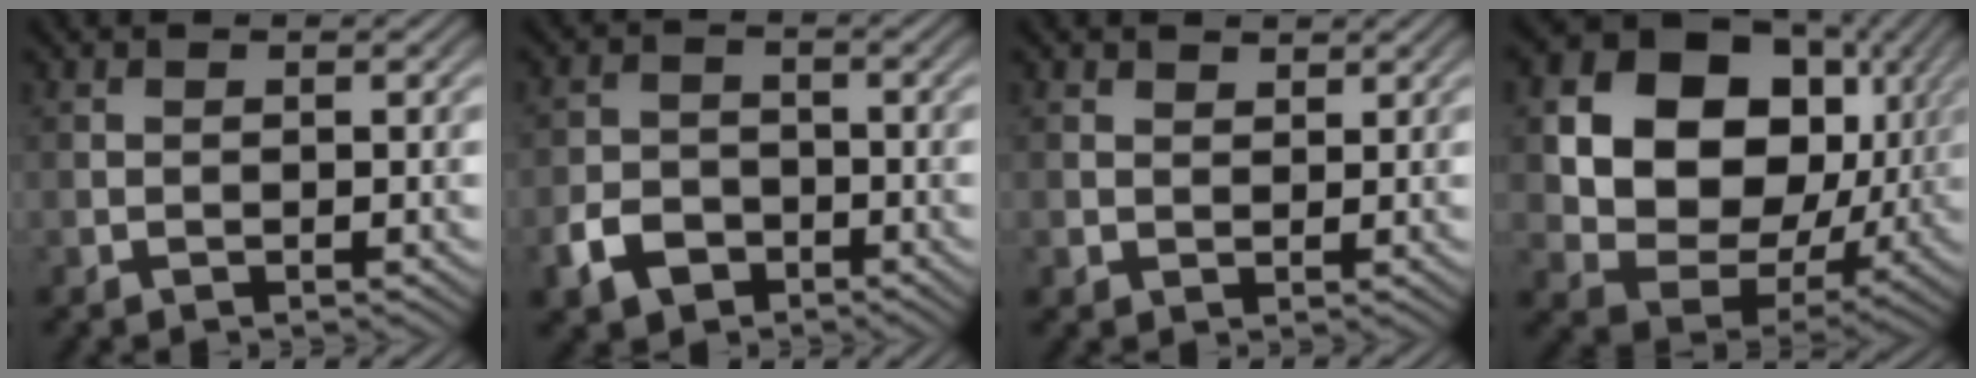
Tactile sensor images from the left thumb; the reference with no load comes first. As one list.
[{"total": 4.7, "force": [-2.7, 3.3, 2.1], "torque": [-0.047, -0.005, -0.057]}, {"total": 2.0, "force": [1.3, 1.4, 0.5], "torque": [-0.013, -0.003, 0.027]}, {"total": 17.3, "force": [4.7, 13.3, 10.0], "torque": [-0.224, 0.017, 0.116]}]